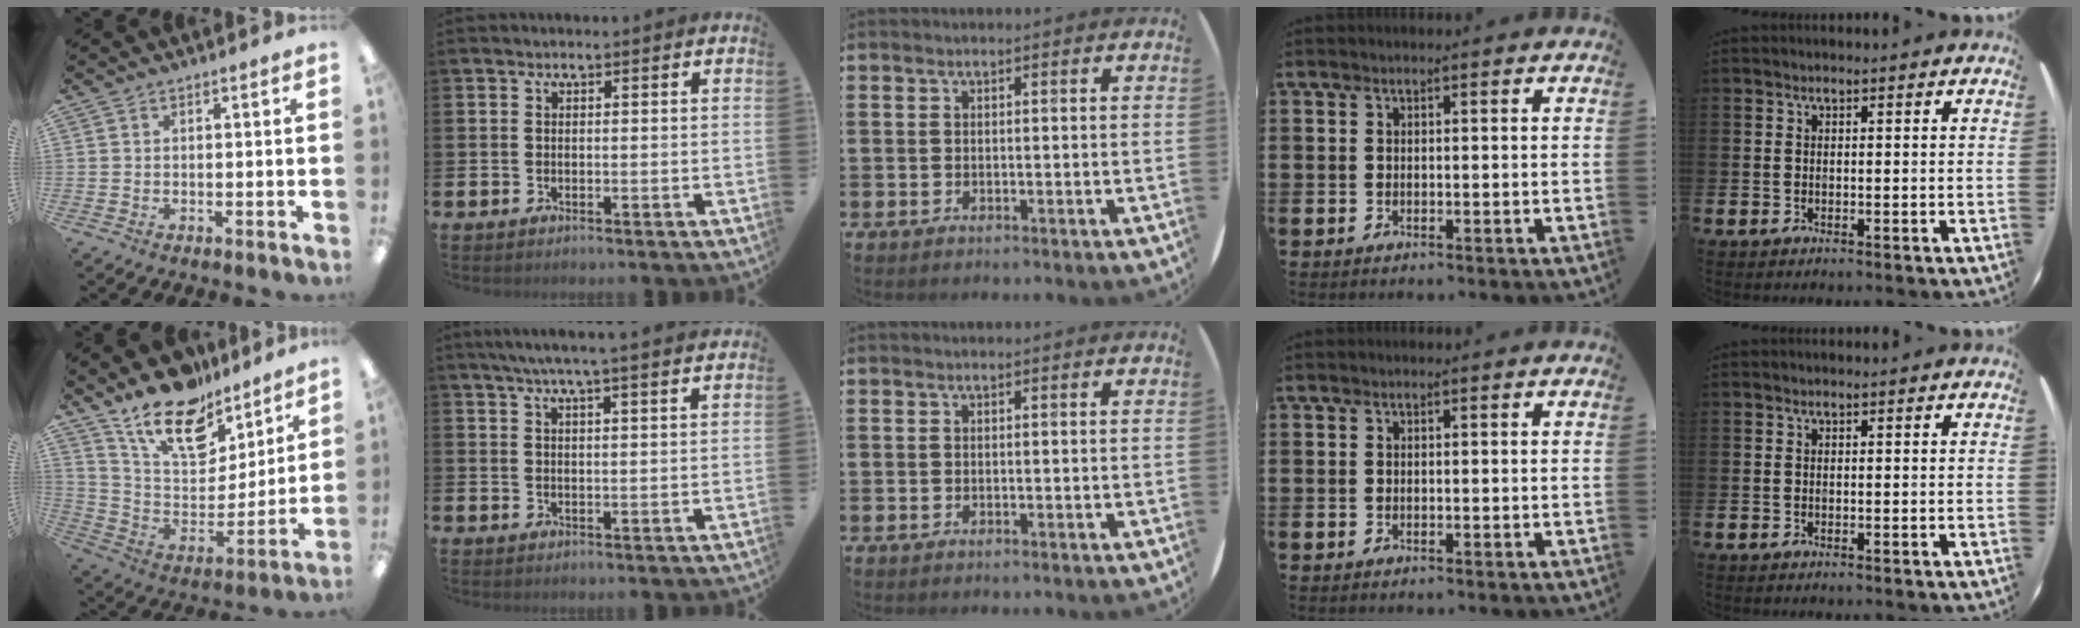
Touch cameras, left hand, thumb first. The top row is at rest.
{"thumb": {"total": 18.4, "force": [14.4, 8.1, 8.0], "torque": [-0.152, -0.093, 0.258]}, "index": {"total": 5.2, "force": [4.7, -0.7, 2.0], "torque": [-0.050, -0.015, 0.084]}}